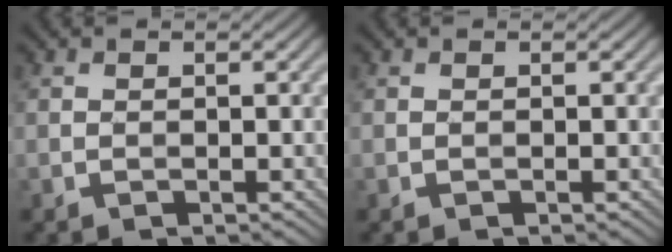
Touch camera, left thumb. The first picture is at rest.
{"total": 0.0}